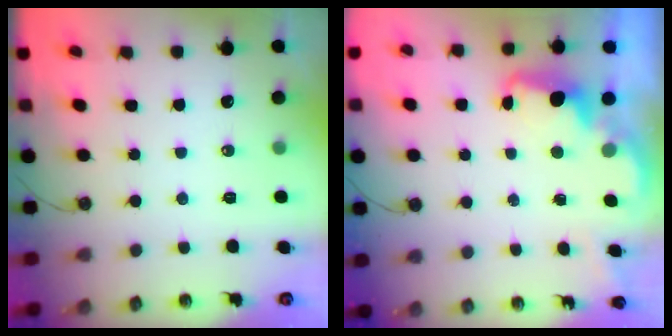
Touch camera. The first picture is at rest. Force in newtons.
{"total": 2.5, "press": 2.4, "slide": 0.5}